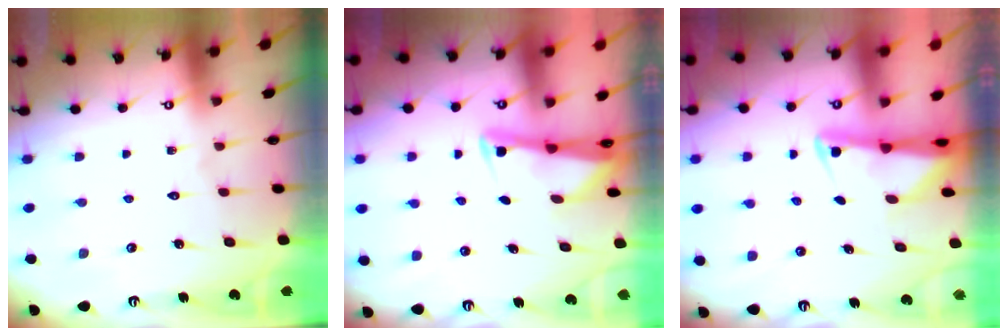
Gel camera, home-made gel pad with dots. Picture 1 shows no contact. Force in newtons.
{"total": 2.7, "press": 2.6, "slide": 0.3}
{"total": 2.3, "press": 2.3, "slide": 0.5}